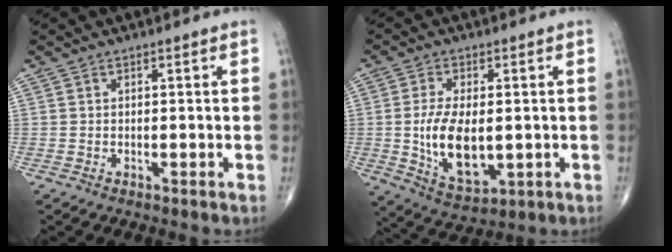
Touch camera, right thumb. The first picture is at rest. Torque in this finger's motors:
{"motor_torque": [-0.43, 1.20, 1.08, 0.55, 0.31]}